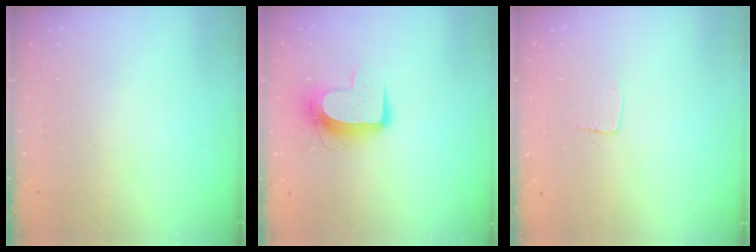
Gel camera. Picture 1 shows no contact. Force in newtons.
{"total": 10.4, "press": 10.4, "slide": 0.6}
{"total": 3.7, "press": 3.7, "slide": 0.1}